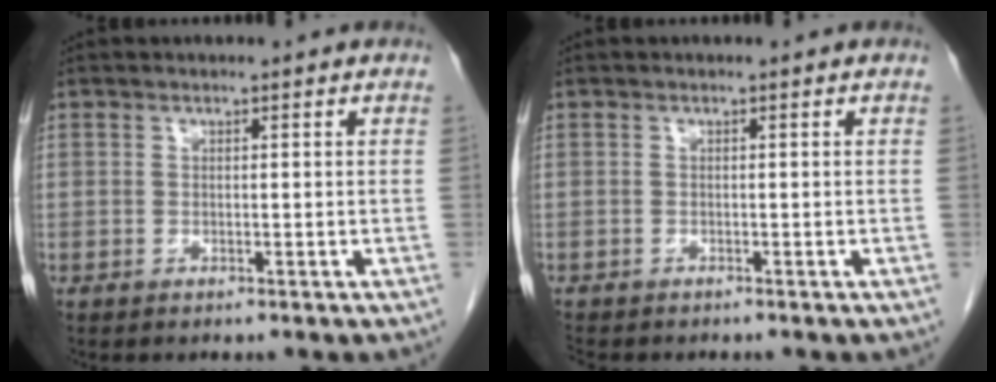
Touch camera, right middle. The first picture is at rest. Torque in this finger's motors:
{"motor_torque": [0.30, -0.15, -0.01, 0.01]}